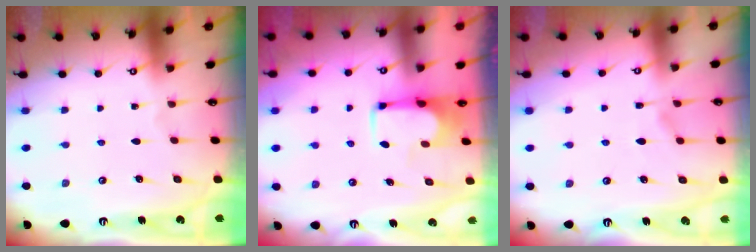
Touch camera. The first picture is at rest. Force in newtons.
{"total": 3.1, "press": 3.1, "slide": 0.4}
{"total": 1.2, "press": 0.1, "slide": 1.2}